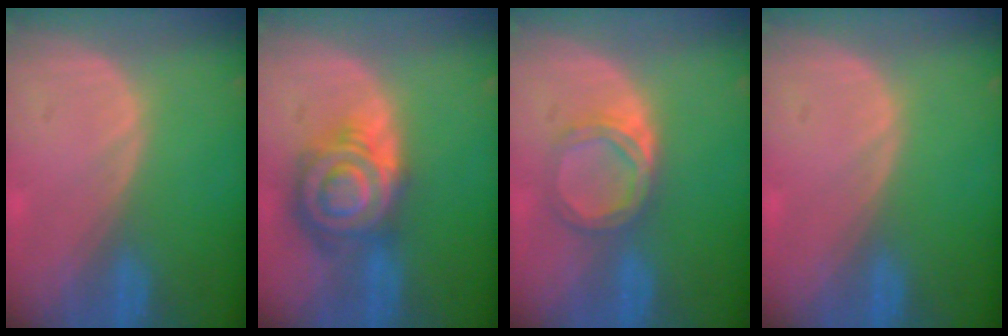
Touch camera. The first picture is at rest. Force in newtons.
{"total": 8.9, "press": 8.9, "slide": 0.6}
{"total": 4.6, "press": 4.5, "slide": 0.8}
{"total": 0.0}